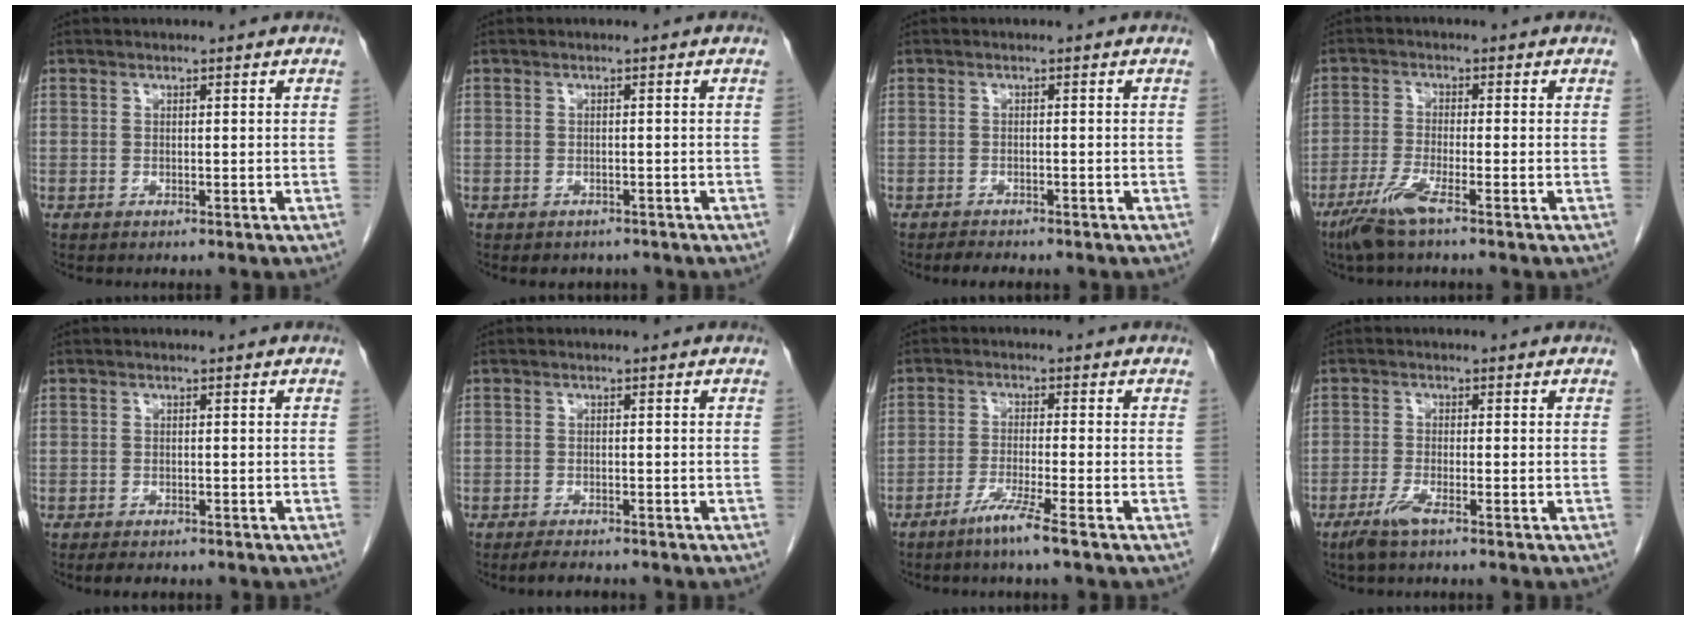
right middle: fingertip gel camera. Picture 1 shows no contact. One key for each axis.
{"total": 2.4, "fx": -2.0, "fy": 1.4, "fz": 0.3, "tx": -0.005, "ty": 0.003, "tz": -0.025}
{"total": 2.3, "fx": -2.0, "fy": 0.6, "fz": 0.9, "tx": -0.022, "ty": -0.006, "tz": -0.027}
{"total": 5.2, "fx": -3.4, "fy": 0.0, "fz": 3.9, "tx": -0.084, "ty": -0.013, "tz": -0.072}
{"total": 2.5, "fx": -2.1, "fy": 1.0, "fz": 1.1, "tx": -0.021, "ty": -0.005, "tz": -0.025}
{"total": 2.6, "fx": -2.3, "fy": 0.6, "fz": 1.2, "tx": -0.026, "ty": -0.007, "tz": -0.034}
{"total": 4.5, "fx": -3.0, "fy": -1.0, "fz": 3.2, "tx": -0.065, "ty": -0.011, "tz": -0.061}
{"total": 2.8, "fx": -2.0, "fy": 0.1, "fz": 2.1, "tx": -0.051, "ty": -0.007, "tz": -0.042}